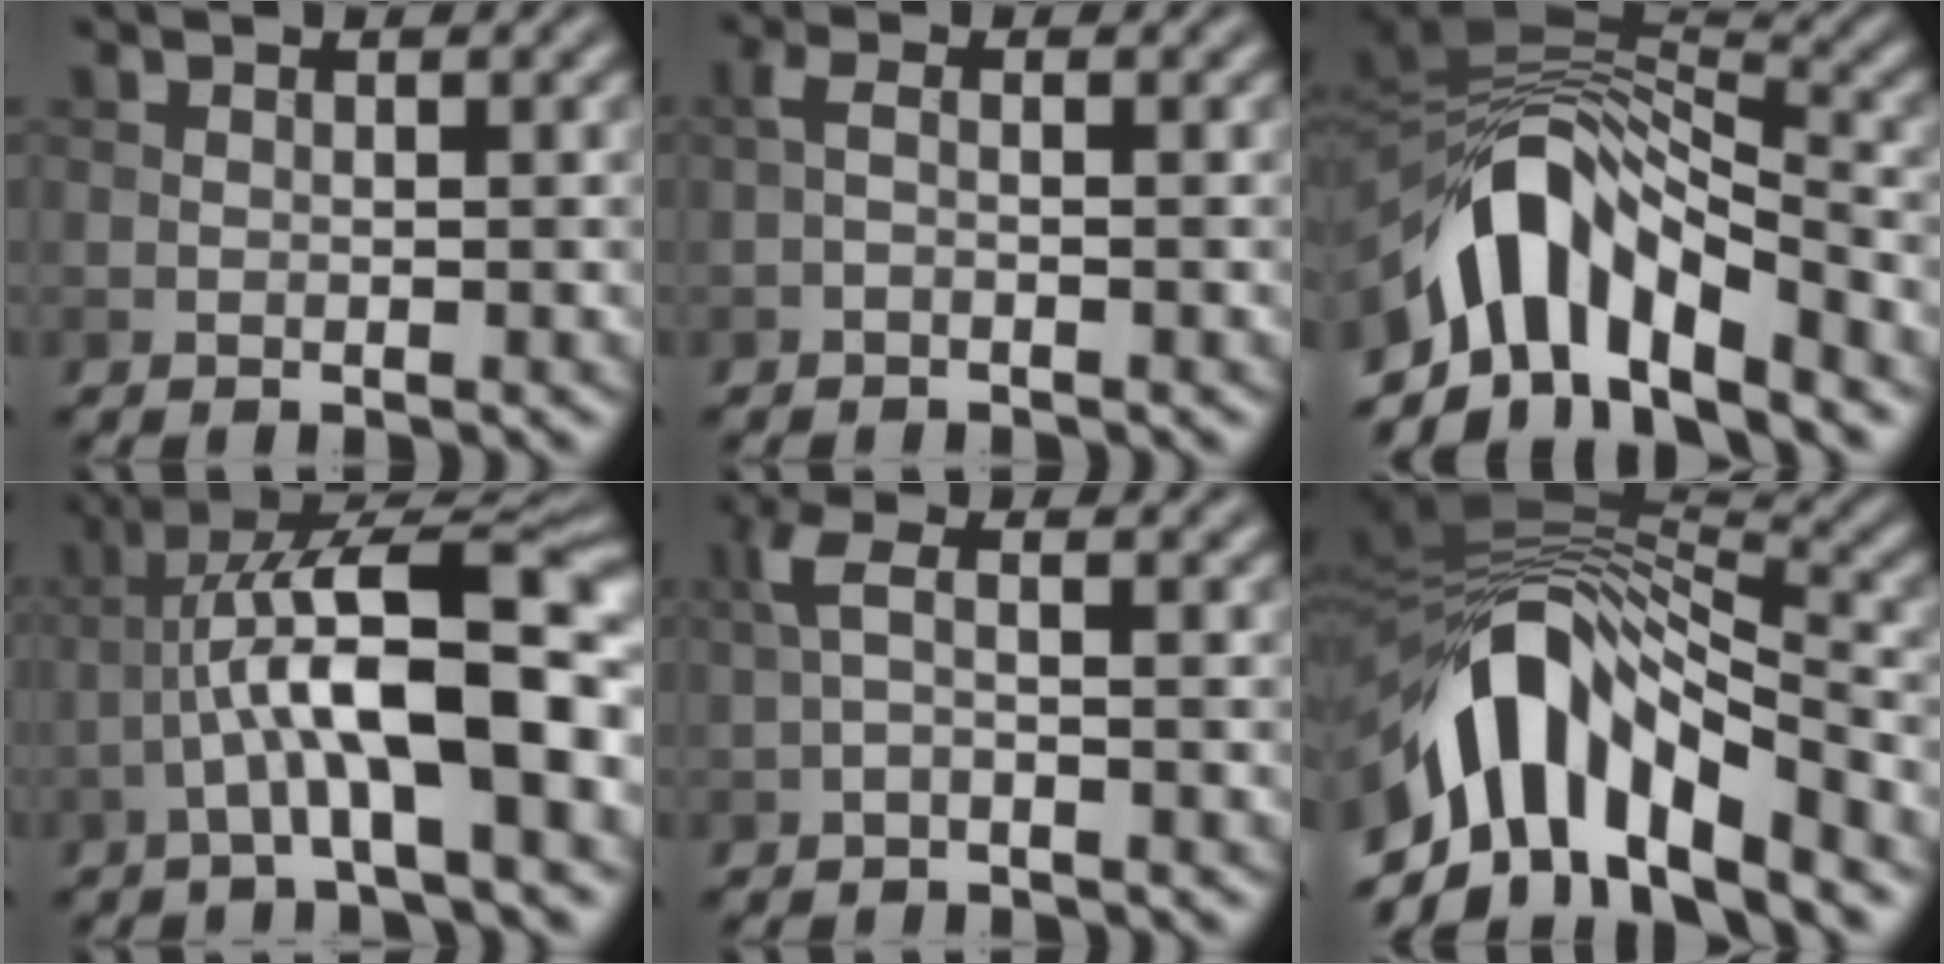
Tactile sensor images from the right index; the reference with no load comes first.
{"total": 1.3, "force": [-0.5, 0.4, 1.1], "torque": [-0.026, 0.001, -0.013]}
{"total": 10.5, "force": [-5.9, 4.8, 7.2], "torque": [-0.111, 0.009, -0.104]}
{"total": 10.3, "force": [-2.1, 2.7, 9.8], "torque": [-0.170, 0.026, -0.035]}
{"total": 2.1, "force": [-0.2, 0.6, 2.0], "torque": [-0.049, 0.006, -0.010]}
{"total": 11.5, "force": [-5.8, 5.5, 8.3], "torque": [-0.136, 0.005, -0.098]}